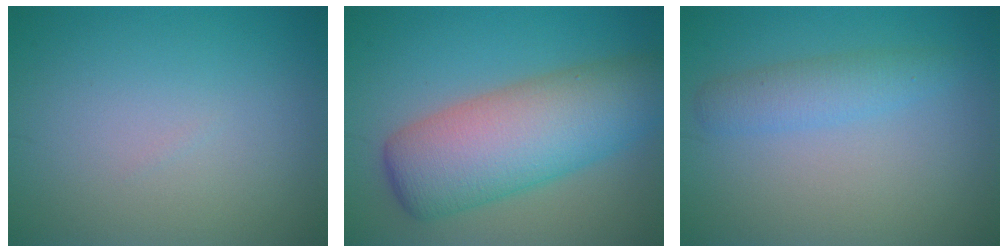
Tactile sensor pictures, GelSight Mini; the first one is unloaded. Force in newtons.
{"total": 9.5, "press": 9.5, "slide": 0.2}
{"total": 2.5, "press": 2.5, "slide": 0.0}